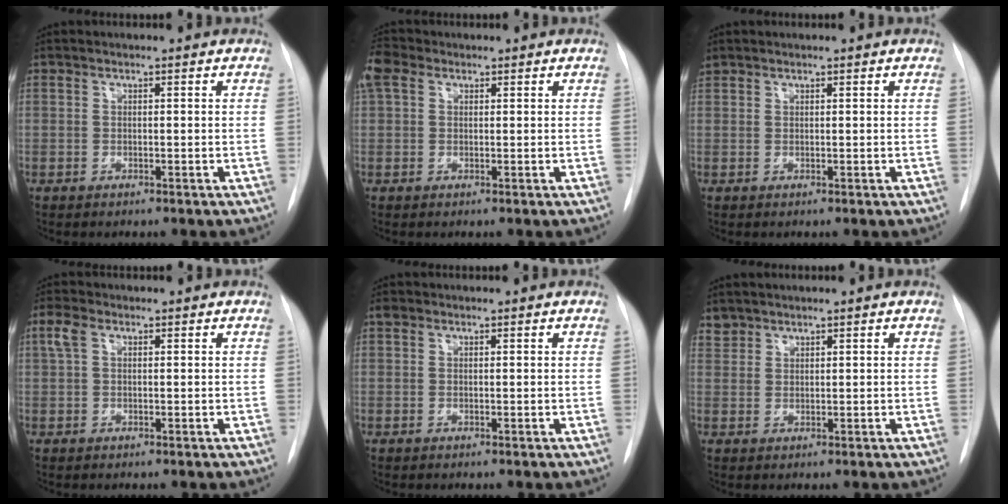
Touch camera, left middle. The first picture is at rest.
{"total": 3.7, "force": [1.8, 2.5, 2.0], "torque": [-0.059, 0.029, 0.038]}
{"total": 1.1, "force": [0.9, 0.6, 0.0], "torque": [-0.003, 0.016, 0.019]}
{"total": 2.4, "force": [0.9, 1.3, 1.8], "torque": [-0.048, 0.022, 0.022]}
{"total": 0.8, "force": [0.5, 0.5, 0.3], "torque": [-0.006, 0.015, 0.008]}
{"total": 1.9, "force": [1.6, 0.9, -0.3], "torque": [0.010, 0.008, 0.030]}